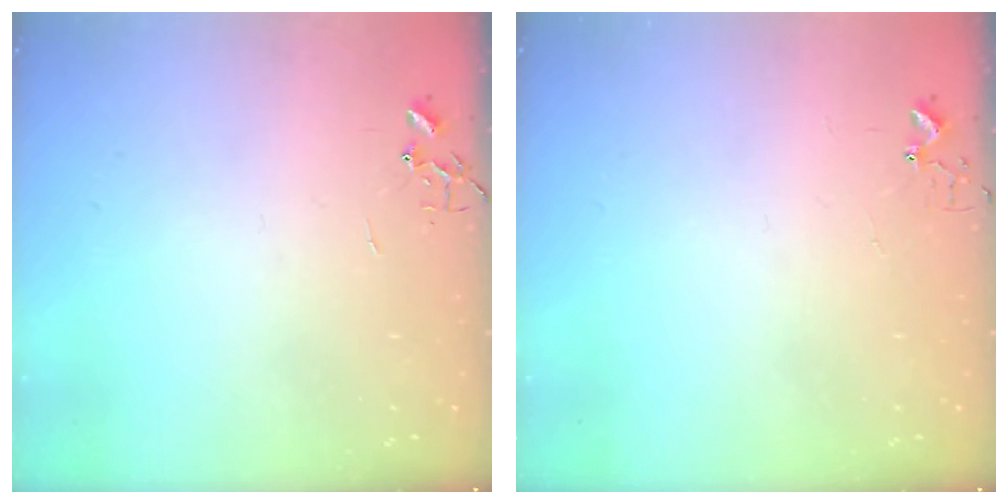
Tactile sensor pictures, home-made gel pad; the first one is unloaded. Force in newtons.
{"total": 2.7, "press": 2.7, "slide": 0.2}